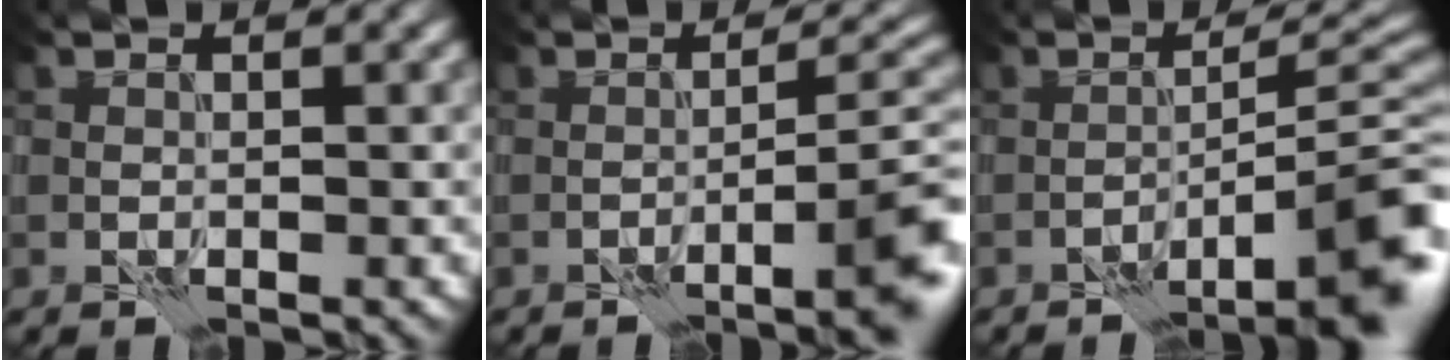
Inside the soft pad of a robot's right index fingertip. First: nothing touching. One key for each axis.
{"total": 6.3, "fx": -2.6, "fy": 1.0, "fz": 5.7, "tx": -0.066, "ty": 0.011, "tz": -0.041}
{"total": 8.6, "fx": -4.6, "fy": 1.7, "fz": 7.1, "tx": -0.091, "ty": 0.009, "tz": -0.069}